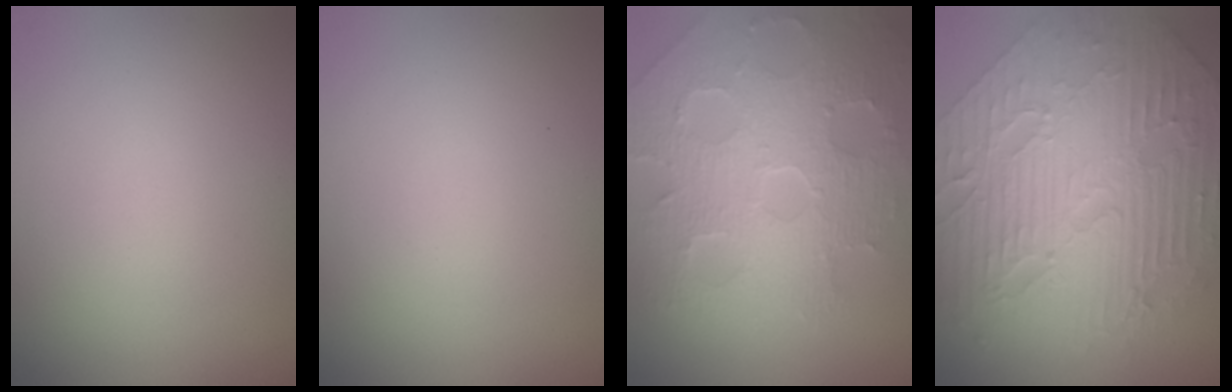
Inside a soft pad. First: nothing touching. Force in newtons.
{"total": 0.0}
{"total": 8.6, "press": 5.9, "slide": 6.2}
{"total": 11.3, "press": 7.6, "slide": 8.4}